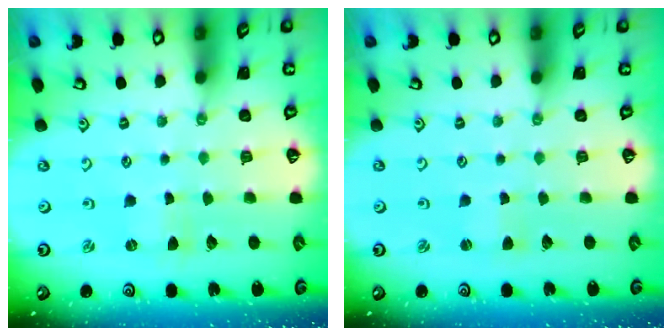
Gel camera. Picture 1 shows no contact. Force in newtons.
{"total": 1.6, "press": 1.5, "slide": 0.3}